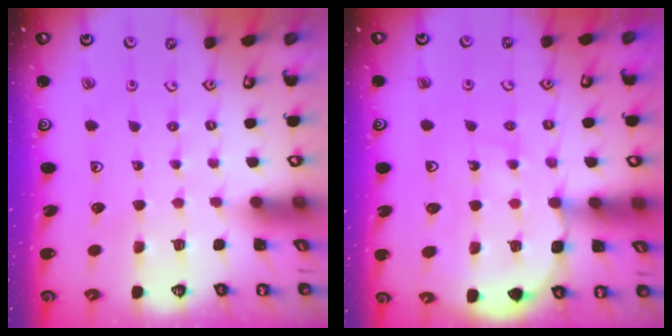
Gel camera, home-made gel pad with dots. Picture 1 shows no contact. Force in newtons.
{"total": 9.7, "press": 9.2, "slide": 2.9}